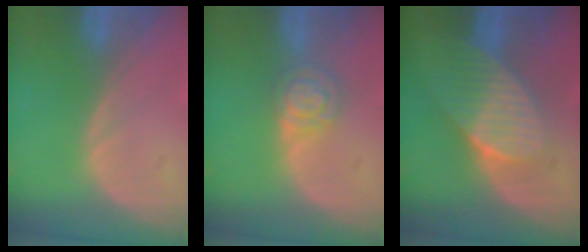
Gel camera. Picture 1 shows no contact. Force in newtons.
{"total": 4.7, "press": 4.2, "slide": 2.1}
{"total": 7.8, "press": 7.0, "slide": 3.4}